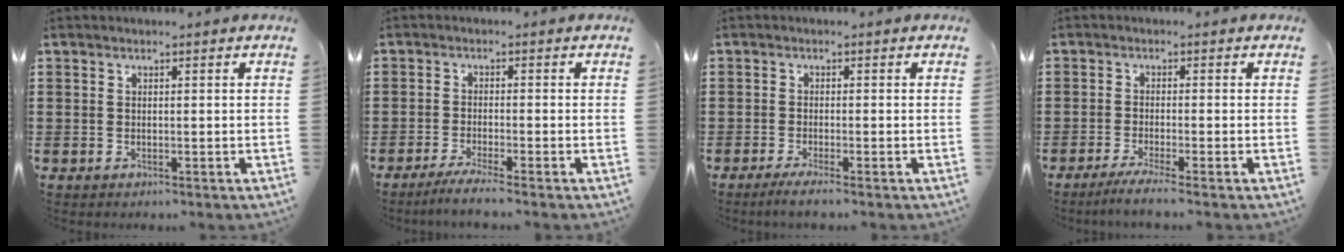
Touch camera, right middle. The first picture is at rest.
{"total": 2.6, "force": [-2.0, -0.3, 1.6], "torque": [-0.026, -0.003, -0.038]}
{"total": 1.6, "force": [-1.2, -0.1, 1.1], "torque": [-0.017, 0.000, -0.022]}
{"total": 2.5, "force": [-1.8, -0.3, 1.6], "torque": [-0.034, -0.006, -0.036]}